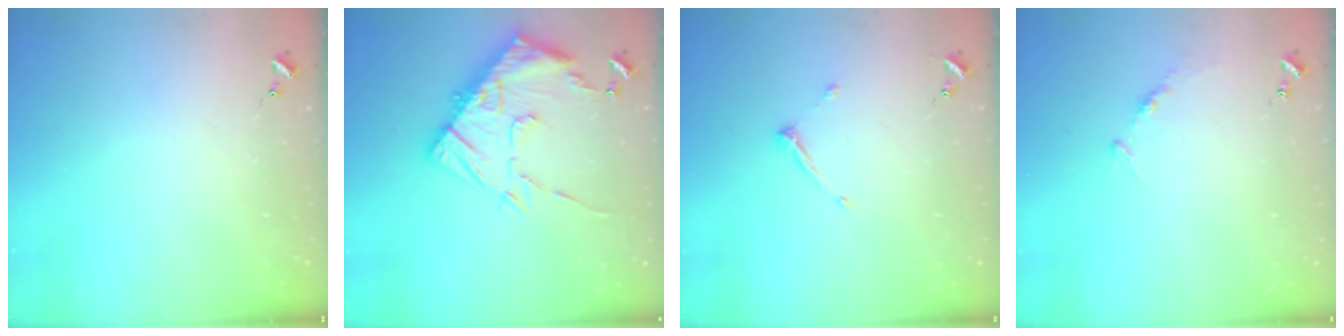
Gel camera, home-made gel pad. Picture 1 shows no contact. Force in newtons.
{"total": 17.0, "press": 16.9, "slide": 1.5}
{"total": 5.9, "press": 5.9, "slide": 0.6}
{"total": 4.9, "press": 4.8, "slide": 0.6}